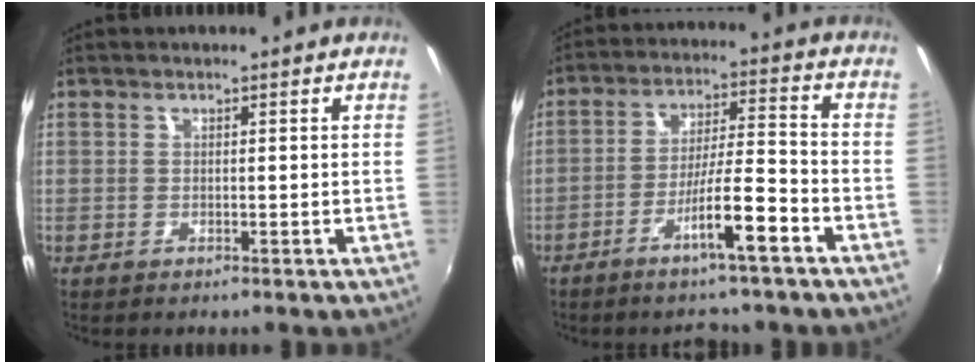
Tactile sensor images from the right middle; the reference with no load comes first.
{"total": 9.3, "force": [-5.9, 0.6, 7.2], "torque": [-0.134, -0.004, -0.100]}